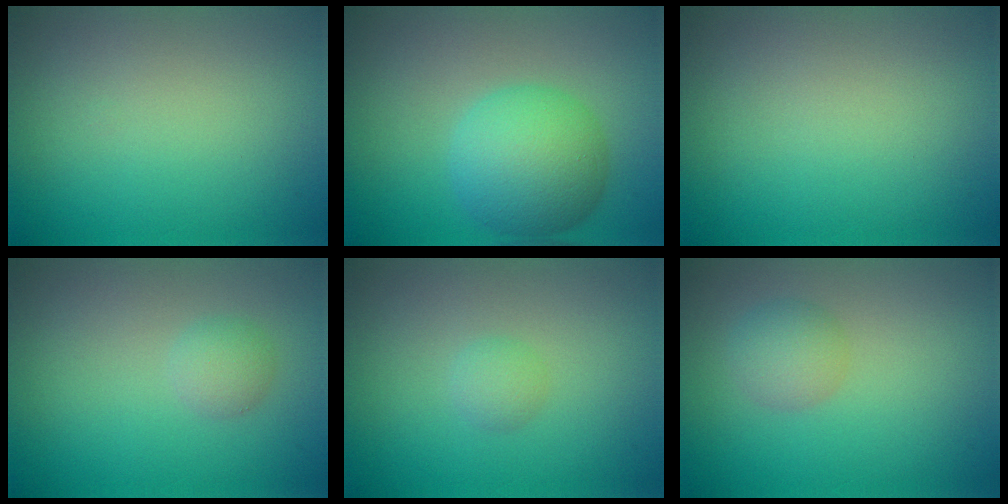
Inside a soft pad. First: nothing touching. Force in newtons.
{"total": 6.3, "press": 6.3, "slide": 0.2}
{"total": 0.0}
{"total": 1.5, "press": 1.5, "slide": 0.0}
{"total": 1.1, "press": 1.1, "slide": 0.1}
{"total": 2.1, "press": 2.1, "slide": 0.1}